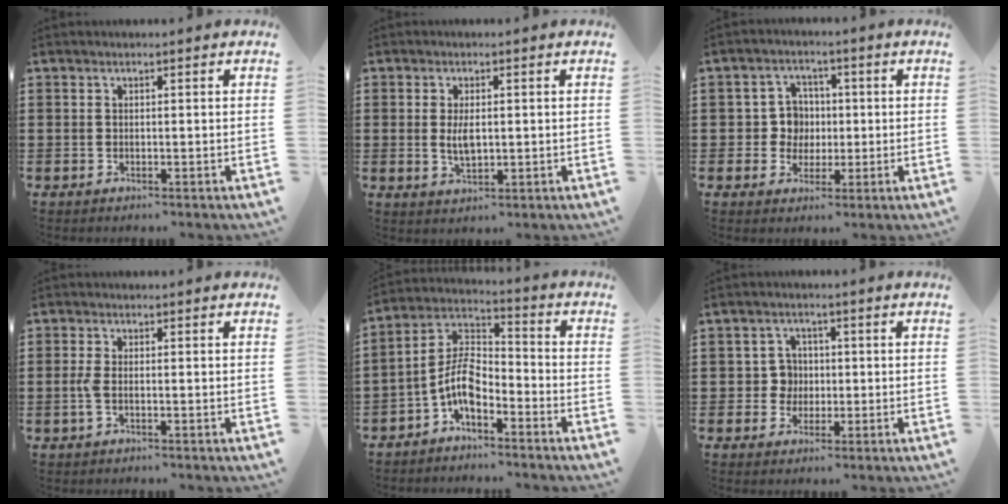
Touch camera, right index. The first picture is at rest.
{"total": 3.6, "force": [0.2, 1.6, 3.2], "torque": [-0.065, 0.005, 0.003]}
{"total": 5.1, "force": [0.0, 4.8, 1.9], "torque": [-0.054, 0.017, -0.002]}
{"total": 2.2, "force": [-0.5, 0.7, 2.1], "torque": [-0.052, -0.005, -0.013]}
{"total": 7.3, "force": [-3.7, 3.4, 5.4], "torque": [-0.140, -0.009, -0.081]}
{"total": 3.8, "force": [-0.2, 3.4, 1.5], "torque": [-0.041, 0.009, -0.008]}